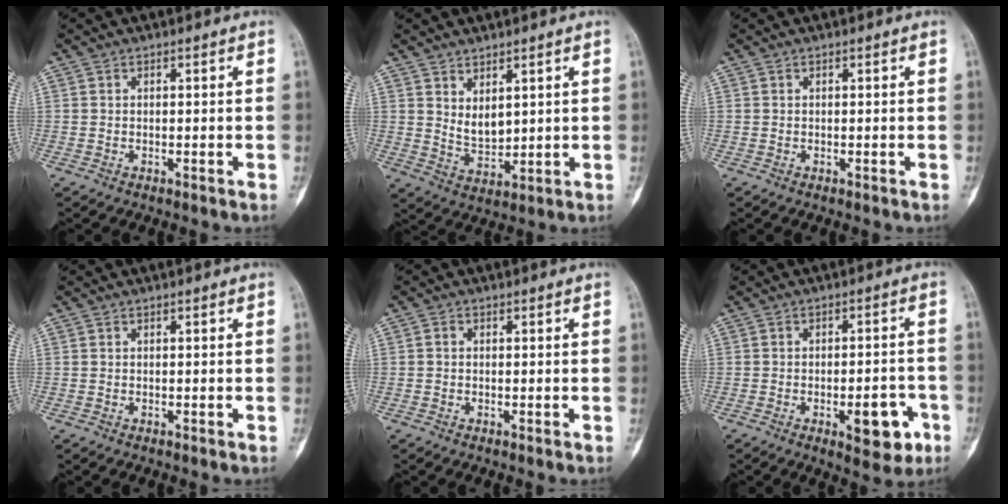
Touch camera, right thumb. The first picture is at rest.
{"total": 4.9, "force": [2.3, 2.6, 3.5], "torque": [-0.054, -0.030, 0.053]}
{"total": 0.0}
{"total": 0.0}
{"total": 0.7, "force": [-0.1, 0.6, 0.4], "torque": [-0.003, 0.002, -0.006]}
{"total": 8.8, "force": [-3.5, 3.7, 7.1], "torque": [-0.074, 0.018, -0.040]}